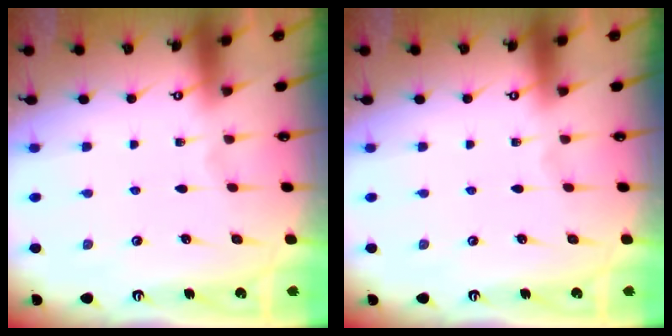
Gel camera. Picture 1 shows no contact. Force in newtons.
{"total": 0.0}